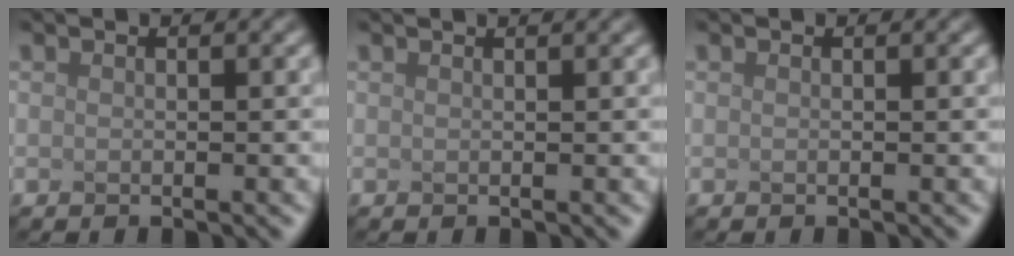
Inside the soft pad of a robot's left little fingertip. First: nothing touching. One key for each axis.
{"total": 1.3, "fx": 0.9, "fy": 0.5, "fz": 0.8, "tx": -0.005, "ty": 0.009, "tz": -0.005}
{"total": 0.0}